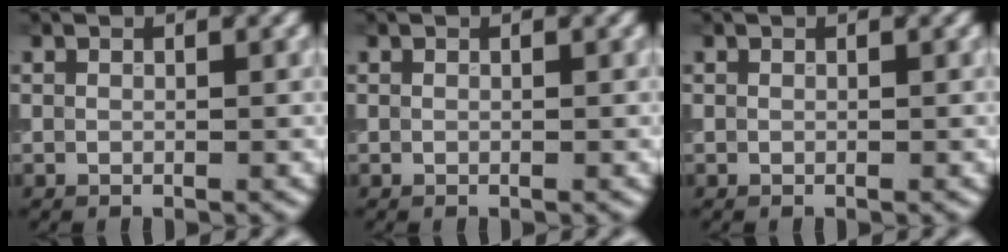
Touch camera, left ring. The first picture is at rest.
{"total": 0.0}
{"total": 0.0}